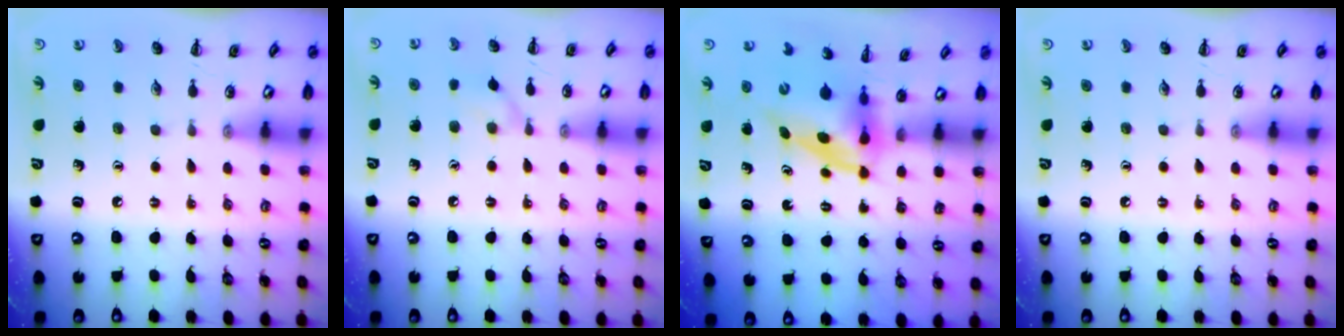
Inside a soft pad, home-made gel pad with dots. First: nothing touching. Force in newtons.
{"total": 5.9, "press": 5.6, "slide": 1.9}
{"total": 3.9, "press": 3.8, "slide": 0.8}
{"total": 0.0}